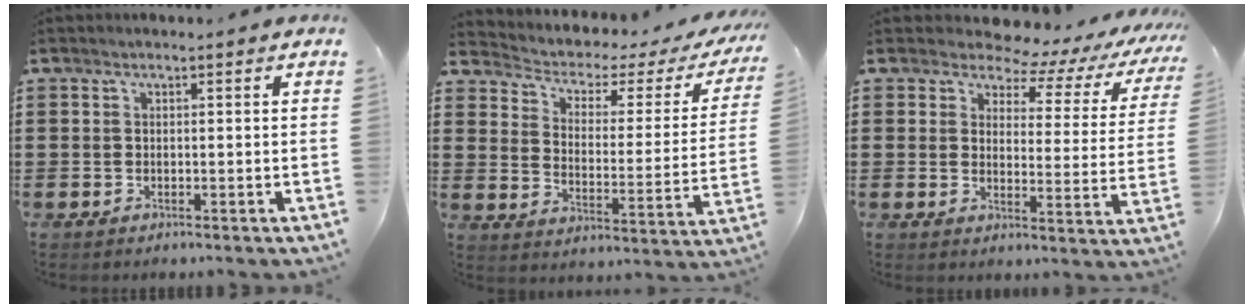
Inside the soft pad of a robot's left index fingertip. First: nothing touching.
{"total": 2.6, "force": [1.4, 1.5, 1.6], "torque": [-0.045, -0.016, 0.013]}
{"total": 4.9, "force": [4.3, 1.6, 1.6], "torque": [-0.043, -0.037, 0.066]}